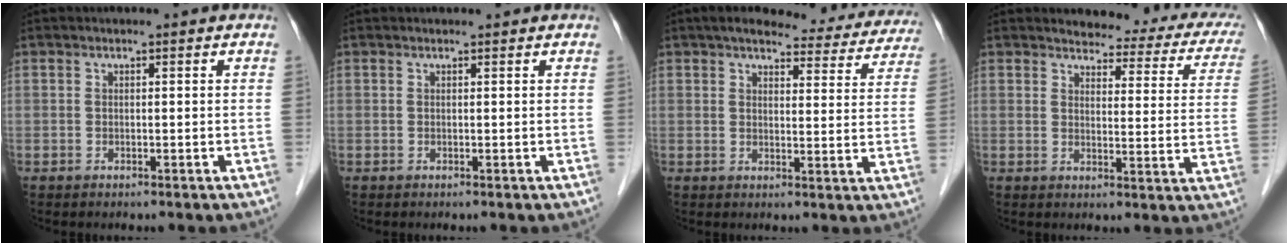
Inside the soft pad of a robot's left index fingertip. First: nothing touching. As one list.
[{"total": 0.9, "force": [0.9, -0.1, 0.2], "torque": [-0.006, 0.009, 0.016]}, {"total": 17.9, "force": [15.8, 4.7, 7.1], "torque": [-0.072, 0.003, 0.172]}, {"total": 15.7, "force": [13.8, 4.1, 6.1], "torque": [-0.044, -0.030, 0.132]}]